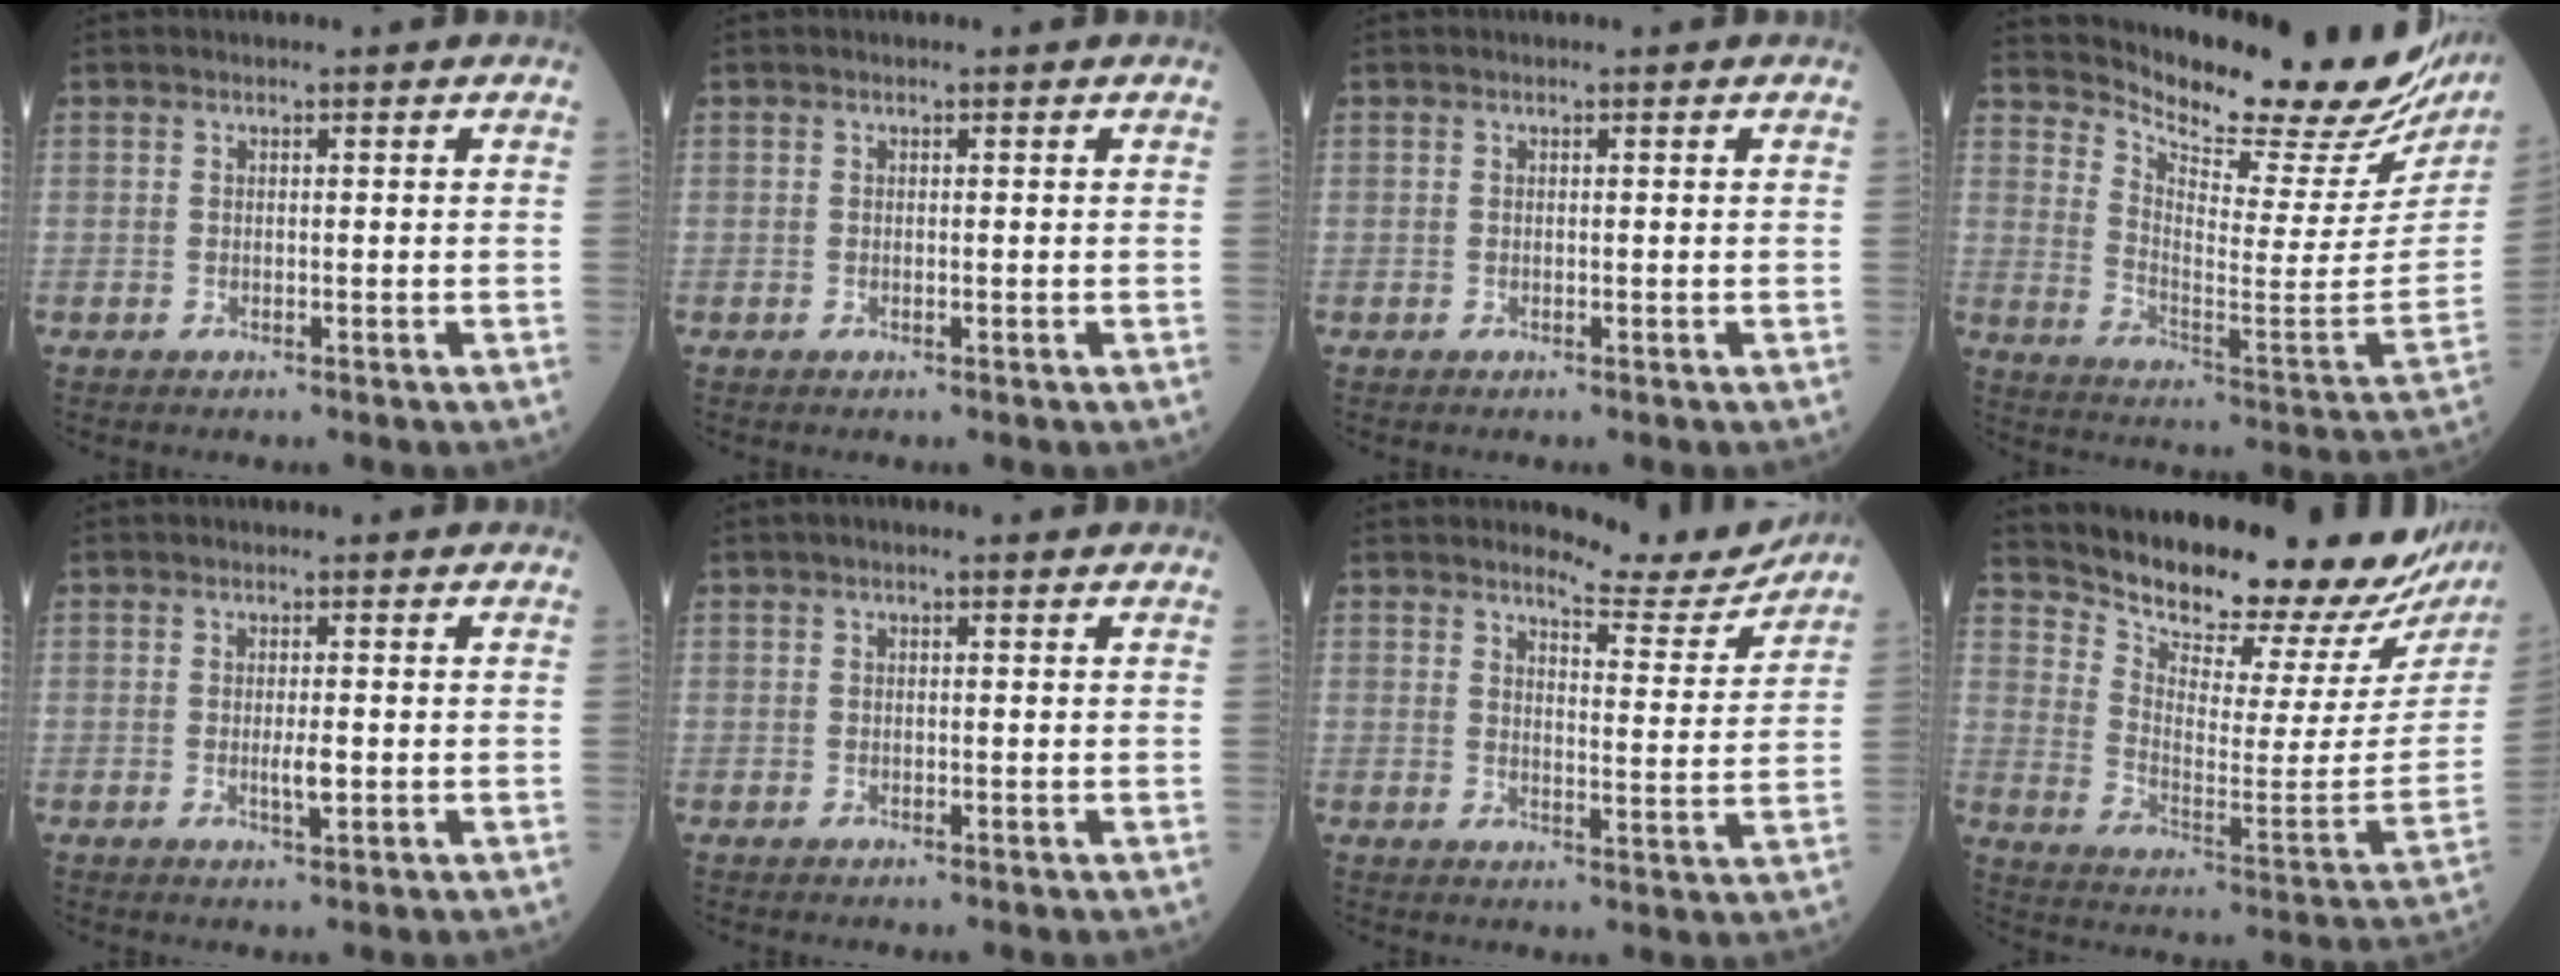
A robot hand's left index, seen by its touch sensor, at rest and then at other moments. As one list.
[{"total": 0.0}, {"total": 0.0}, {"total": 24.4, "force": [22.2, 3.9, 9.4], "torque": [-0.158, -0.088, 0.297]}, {"total": 2.1, "force": [-0.2, 0.4, 2.0], "torque": [-0.038, -0.002, -0.001]}, {"total": 1.2, "force": [0.7, 0.4, 0.8], "torque": [-0.019, 0.013, 0.006]}, {"total": 7.6, "force": [7.6, 0.5, 0.3], "torque": [-0.009, -0.031, 0.097]}, {"total": 23.0, "force": [21.6, 3.3, 7.2], "torque": [-0.125, -0.102, 0.295]}]